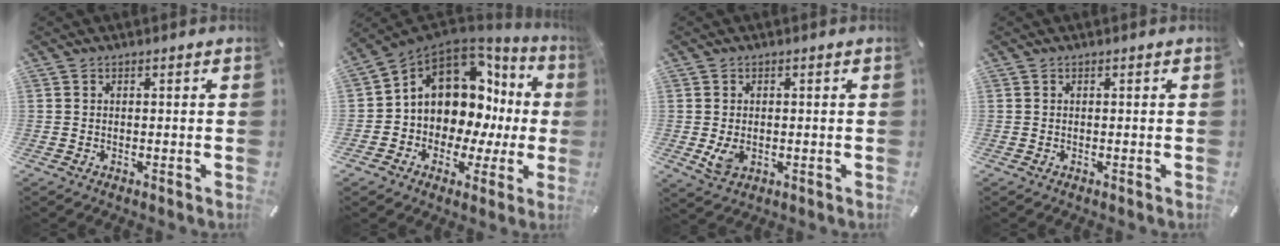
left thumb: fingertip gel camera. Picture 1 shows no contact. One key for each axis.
{"total": 12.6, "fx": 3.5, "fy": 9.9, "fz": 7.0, "tx": -0.117, "ty": -0.047, "tz": 0.059}
{"total": 3.9, "fx": -0.3, "fy": 2.8, "fz": 2.7, "tx": -0.053, "ty": -0.004, "tz": -0.007}
{"total": 0.0}